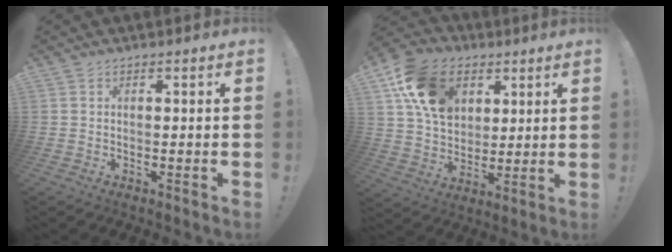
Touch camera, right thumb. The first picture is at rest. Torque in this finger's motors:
{"motor_torque": [-0.02, 0.81, 0.62, -0.18, 0.25]}